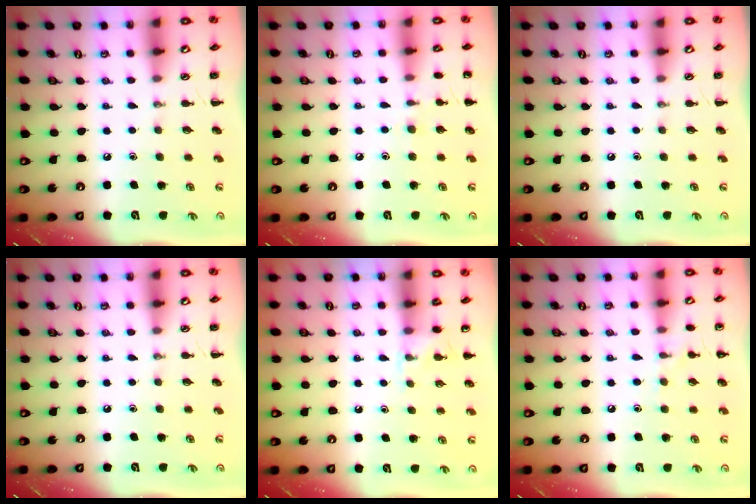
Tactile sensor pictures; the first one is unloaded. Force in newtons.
{"total": 6.2, "press": 5.9, "slide": 1.8}
{"total": 0.0}
{"total": 0.0}
{"total": 5.9, "press": 5.5, "slide": 2.0}
{"total": 7.7, "press": 7.4, "slide": 2.3}